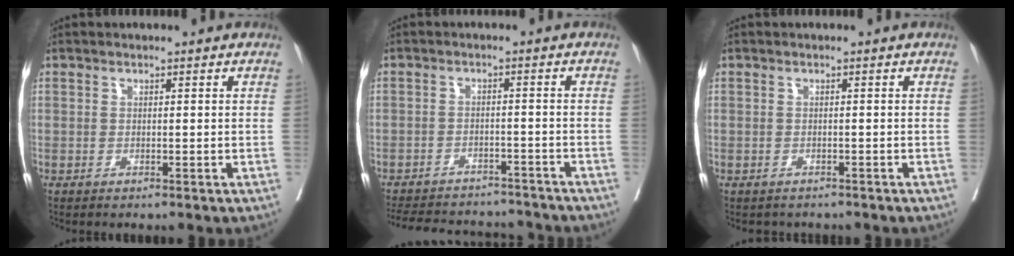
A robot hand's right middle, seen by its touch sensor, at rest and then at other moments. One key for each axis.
{"total": 17.0, "fx": -15.6, "fy": 4.7, "fz": 5.1, "tx": -0.126, "ty": -0.003, "tz": -0.207}
{"total": 2.5, "fx": -2.2, "fy": 1.1, "fz": 0.2, "tx": -0.005, "ty": -0.001, "tz": -0.032}